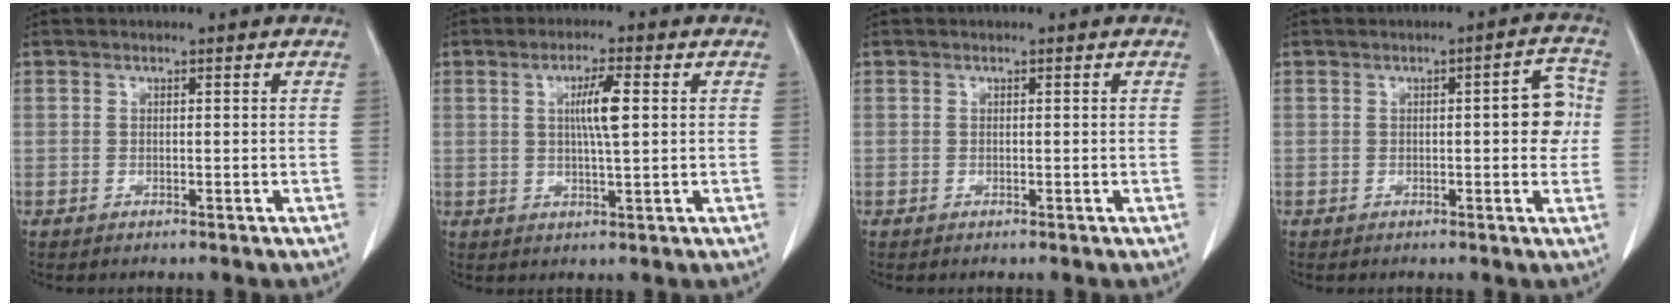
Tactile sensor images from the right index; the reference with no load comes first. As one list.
[{"total": 5.3, "force": [1.0, 0.3, 5.2], "torque": [-0.095, -0.001, 0.019]}, {"total": 0.0}, {"total": 5.3, "force": [0.2, 1.5, 5.1], "torque": [-0.058, 0.013, -0.002]}]